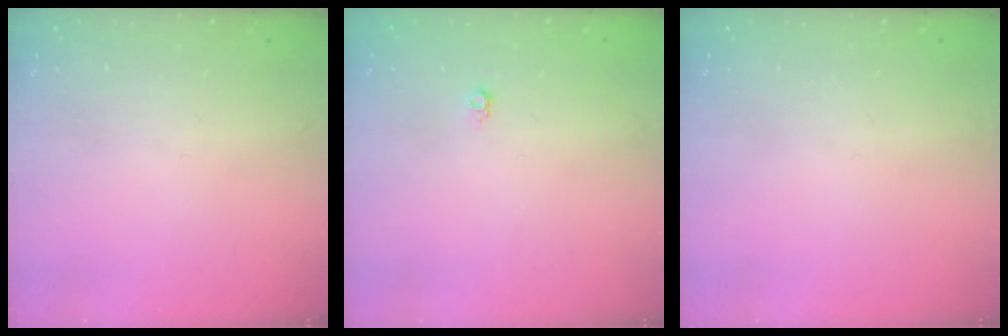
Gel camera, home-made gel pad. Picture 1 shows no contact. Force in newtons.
{"total": 3.5, "press": 3.4, "slide": 0.6}
{"total": 0.0}